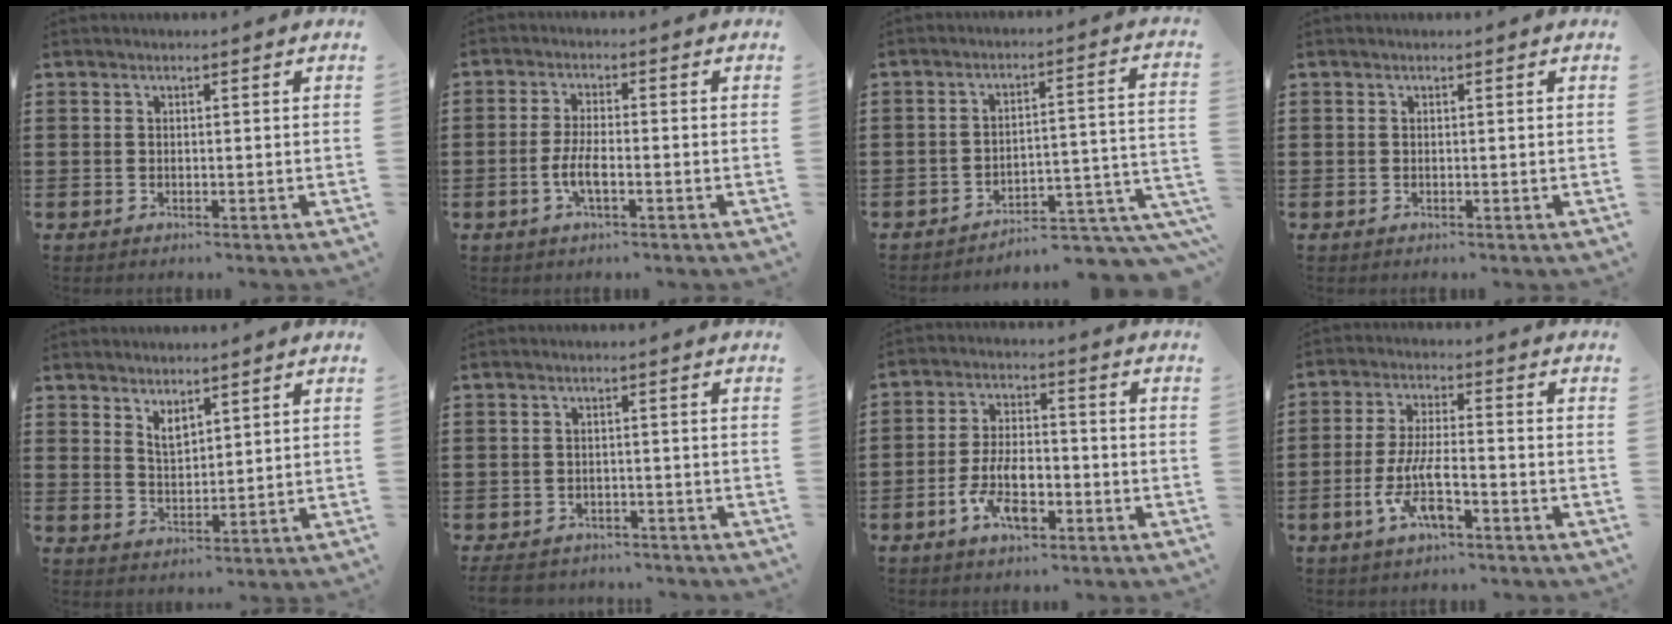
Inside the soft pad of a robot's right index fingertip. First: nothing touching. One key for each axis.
{"total": 3.9, "fx": -1.3, "fy": 1.0, "fz": 3.5, "tx": -0.082, "ty": -0.004, "tz": -0.030}
{"total": 5.0, "fx": -4.6, "fy": 0.6, "fz": 1.9, "tx": -0.029, "ty": -0.003, "tz": -0.093}
{"total": 0.0}
{"total": 3.1, "fx": 2.5, "fy": 1.4, "fz": 1.2, "tx": -0.030, "ty": 0.003, "tz": 0.047}
{"total": 2.8, "fx": -2.7, "fy": 0.7, "fz": 0.5, "tx": -0.020, "ty": -0.001, "tz": -0.059}
{"total": 8.0, "fx": -3.3, "fy": 3.7, "fz": 6.3, "tx": -0.134, "ty": 0.000, "tz": -0.062}
{"total": 8.0, "fx": -3.4, "fy": 2.3, "fz": 6.9, "tx": -0.159, "ty": -0.013, "tz": -0.068}